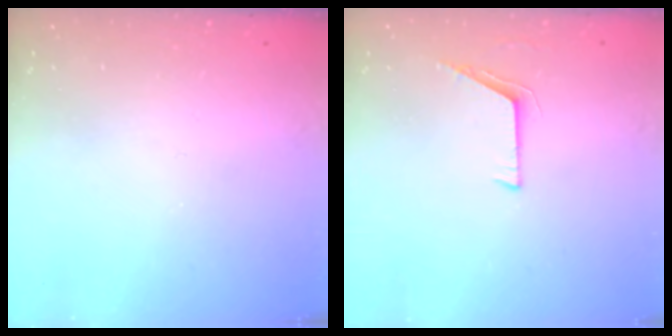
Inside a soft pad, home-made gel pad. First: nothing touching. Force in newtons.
{"total": 6.1, "press": 6.0, "slide": 0.6}